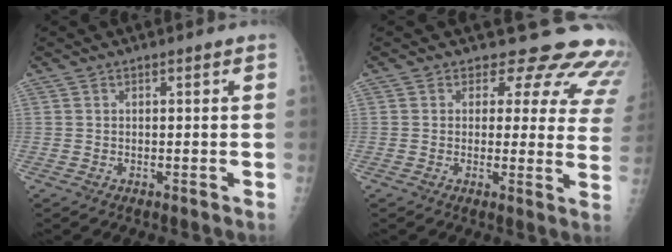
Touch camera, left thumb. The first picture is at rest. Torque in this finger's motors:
{"motor_torque": [-0.01, 0.30, -0.28, -0.20, 0.03]}